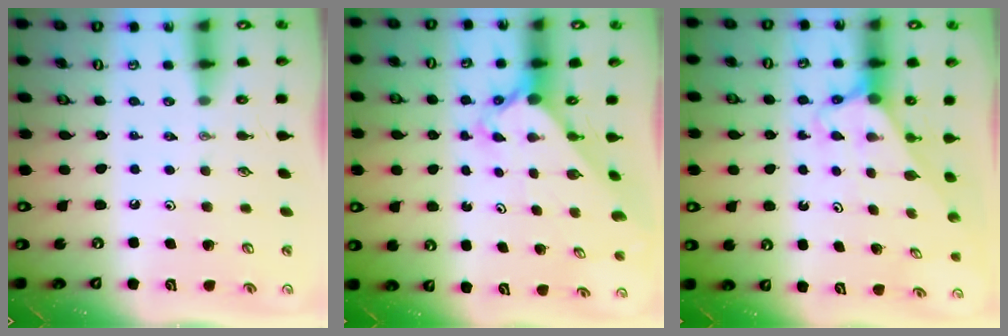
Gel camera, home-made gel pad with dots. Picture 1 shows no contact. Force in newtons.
{"total": 2.6, "press": 2.6, "slide": 0.3}
{"total": 2.7, "press": 2.7, "slide": 0.2}